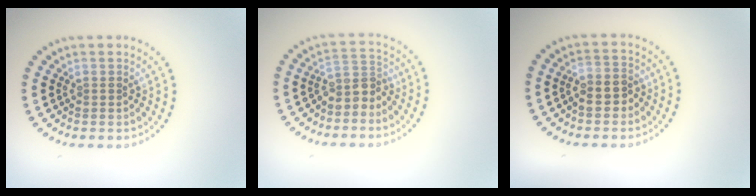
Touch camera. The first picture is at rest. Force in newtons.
{"total": 2.6, "press": 2.0, "slide": 1.7}
{"total": 2.5, "press": 2.4, "slide": 0.8}